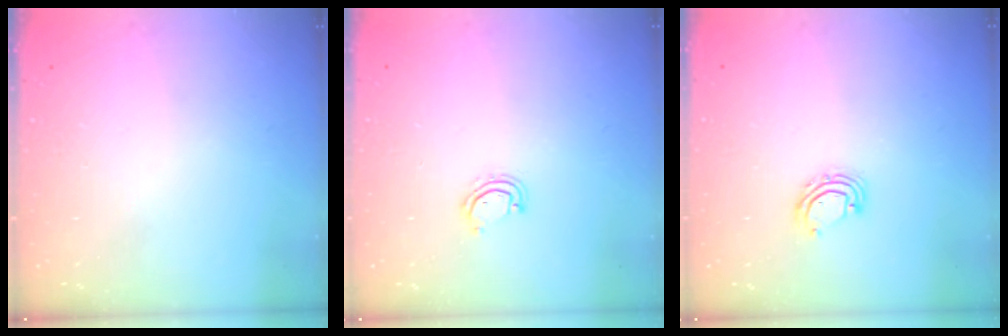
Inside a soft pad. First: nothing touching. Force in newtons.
{"total": 4.0, "press": 4.0, "slide": 0.3}
{"total": 5.6, "press": 5.6, "slide": 0.4}